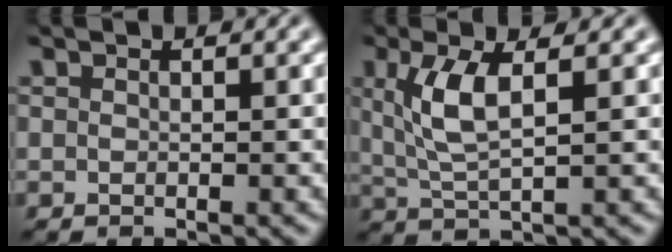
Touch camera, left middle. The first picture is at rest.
{"total": 4.3, "force": [1.3, 1.4, 3.9], "torque": [-0.088, 0.000, 0.027]}